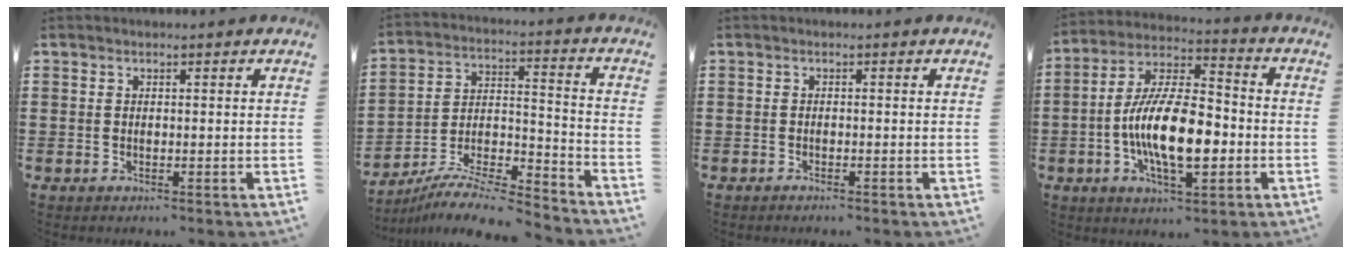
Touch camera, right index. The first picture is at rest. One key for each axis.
{"total": 8.7, "fx": -7.9, "fy": 1.0, "fz": 3.4, "tx": -0.058, "ty": 0.009, "tz": -0.157}
{"total": 0.5, "fx": -0.5, "fy": 0.0, "fz": 0.1, "tx": -0.004, "ty": -0.002, "tz": -0.010}
{"total": 13.7, "fx": -3.5, "fy": 5.9, "fz": 11.9, "tx": -0.252, "ty": -0.002, "tz": -0.065}